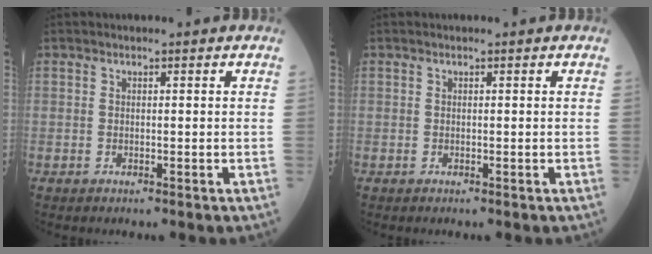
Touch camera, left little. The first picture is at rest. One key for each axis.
{"total": 0.0}